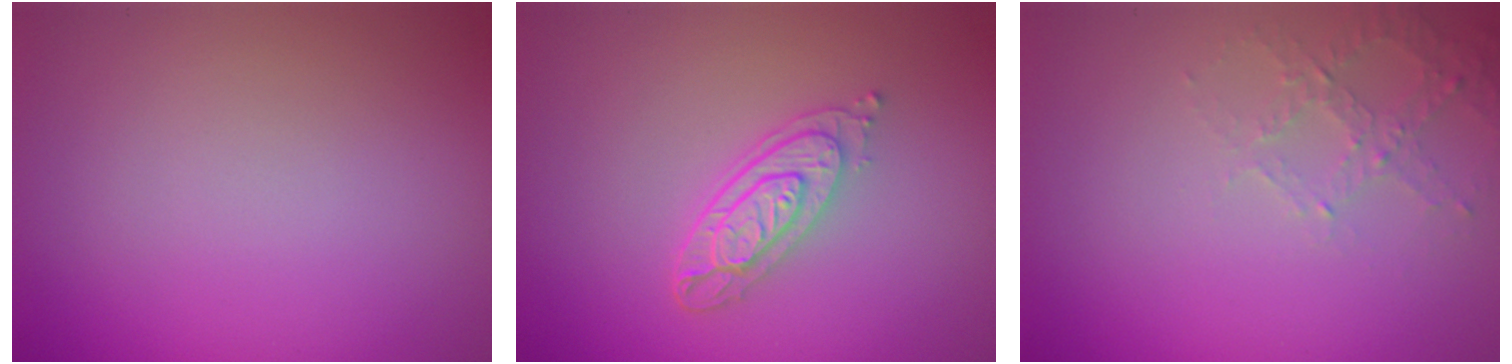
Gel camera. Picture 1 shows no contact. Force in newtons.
{"total": 3.5, "press": 2.7, "slide": 2.2}
{"total": 2.2, "press": 2.1, "slide": 0.6}